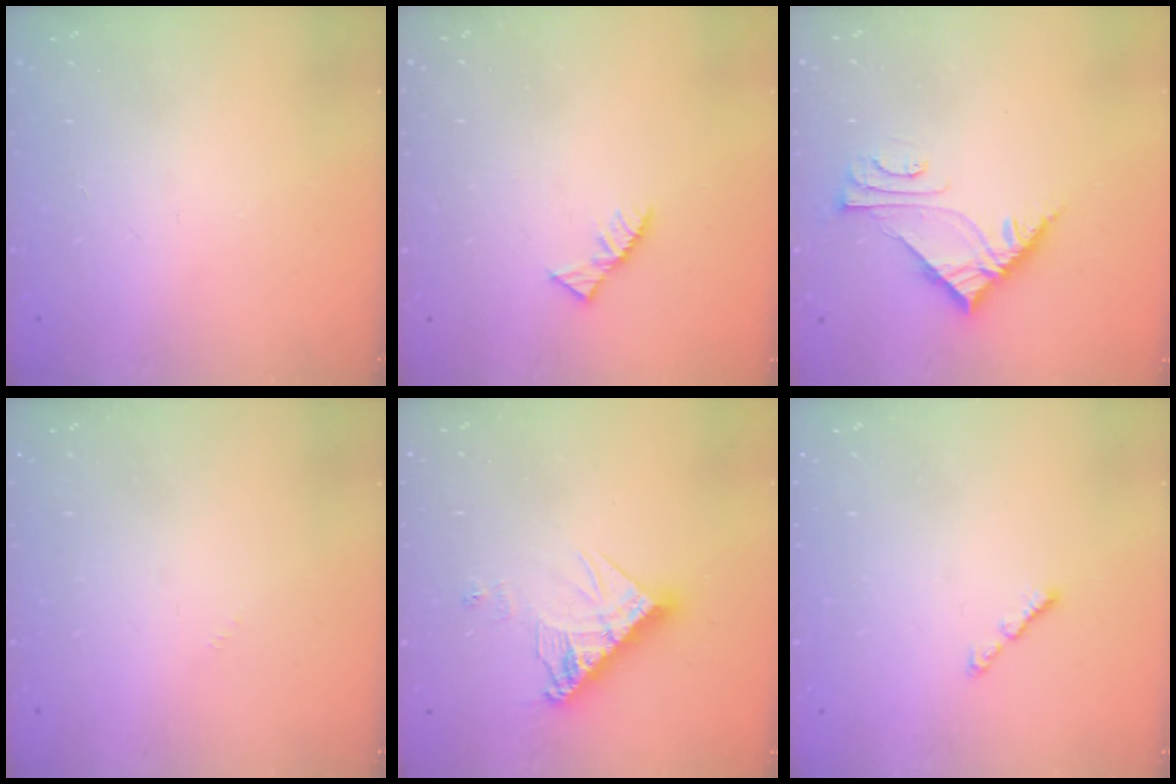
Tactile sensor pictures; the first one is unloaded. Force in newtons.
{"total": 4.4, "press": 4.3, "slide": 0.7}
{"total": 6.9, "press": 6.8, "slide": 0.5}
{"total": 0.0}
{"total": 12.1, "press": 12.0, "slide": 0.9}
{"total": 1.6, "press": 1.5, "slide": 0.5}